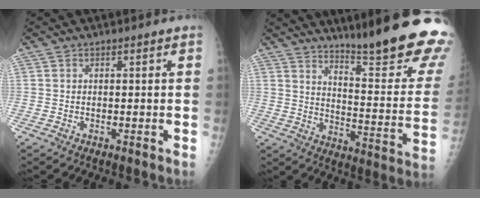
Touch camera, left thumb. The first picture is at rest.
{"total": 24.7, "force": [19.2, 2.3, 15.3], "torque": [-0.192, -0.159, 0.259]}